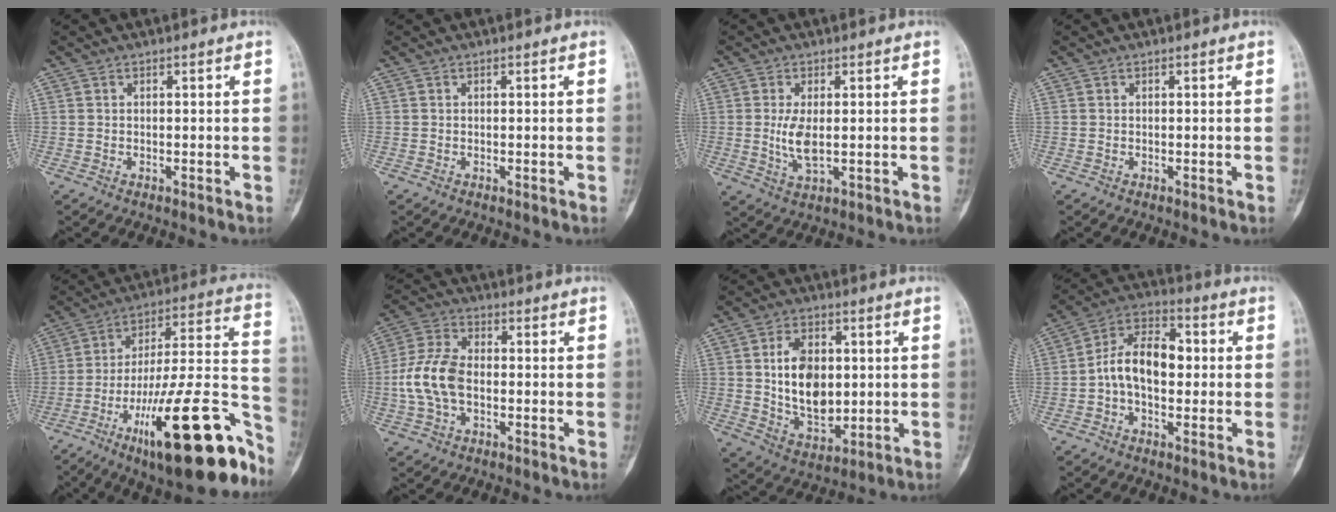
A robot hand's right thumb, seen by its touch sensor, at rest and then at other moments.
{"total": 0.0}
{"total": 5.0, "force": [0.1, 2.0, 4.6], "torque": [-0.098, -0.011, 0.008]}
{"total": 0.0}
{"total": 29.0, "force": [-15.0, 7.6, 23.6], "torque": [-0.300, 0.079, -0.230]}
{"total": 10.3, "force": [-1.4, 6.3, 8.0], "torque": [-0.170, 0.025, -0.033]}
{"total": 13.1, "force": [1.5, 8.6, 9.8], "torque": [-0.137, -0.013, 0.036]}
{"total": 11.8, "force": [-0.5, 7.3, 9.3], "torque": [-0.149, 0.036, -0.018]}